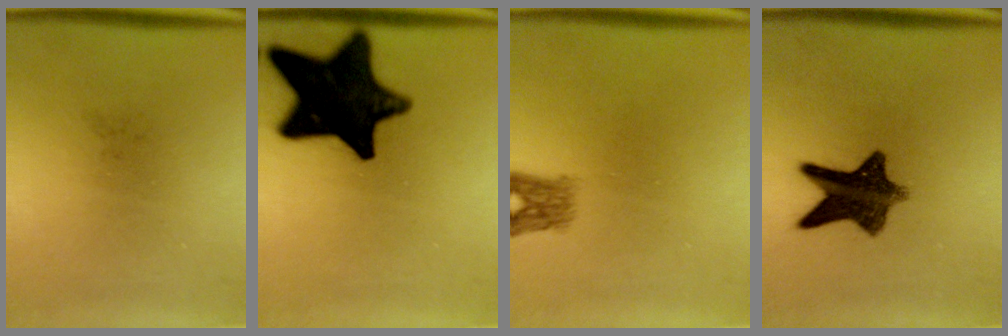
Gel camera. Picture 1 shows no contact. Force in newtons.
{"total": 17.0}
{"total": 2.5}
{"total": 10.2}